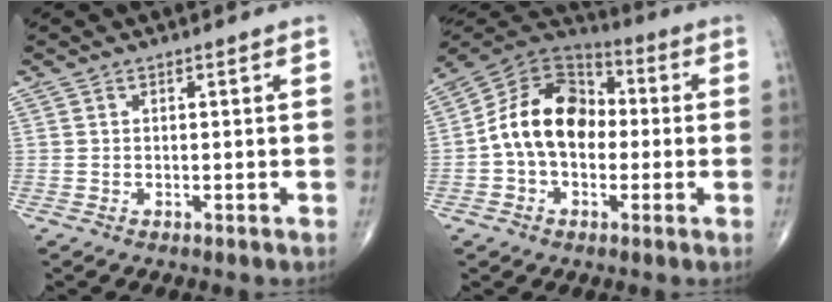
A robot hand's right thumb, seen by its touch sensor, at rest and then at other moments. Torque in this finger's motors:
{"motor_torque": [1.88, 1.92, 0.68, -0.58, 0.34]}